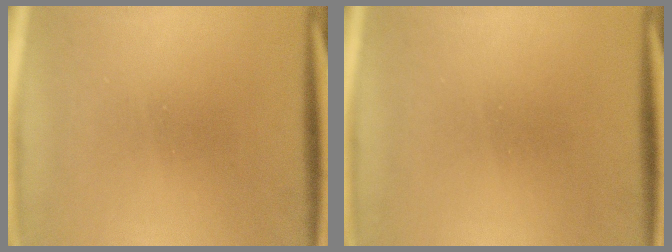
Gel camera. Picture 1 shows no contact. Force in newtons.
{"total": 1.6}